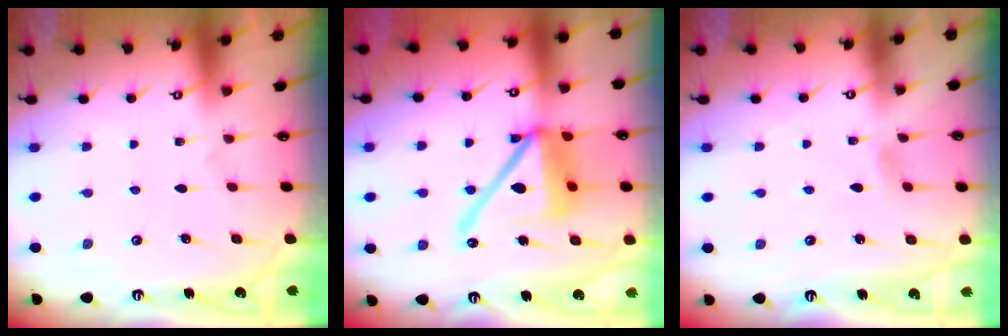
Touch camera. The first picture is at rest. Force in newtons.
{"total": 15.2, "press": 14.9, "slide": 2.7}
{"total": 2.9, "press": 2.8, "slide": 0.4}